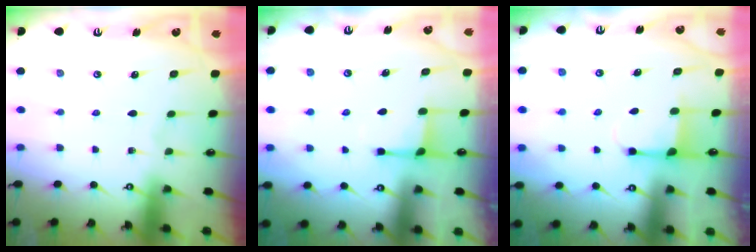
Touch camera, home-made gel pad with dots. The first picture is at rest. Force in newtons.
{"total": 2.2, "press": 2.1, "slide": 0.7}
{"total": 3.1, "press": 2.9, "slide": 0.9}